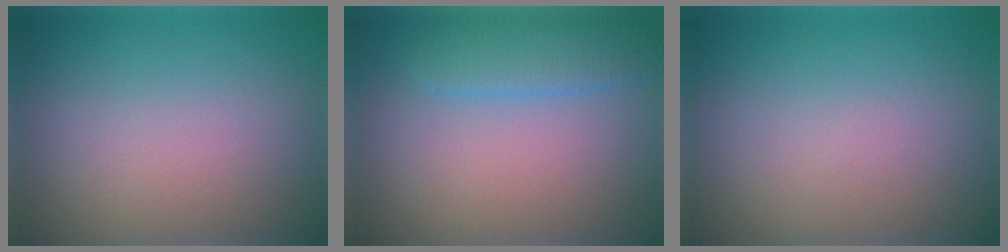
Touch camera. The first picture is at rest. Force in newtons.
{"total": 2.8, "press": 2.8, "slide": 0.1}
{"total": 0.0}